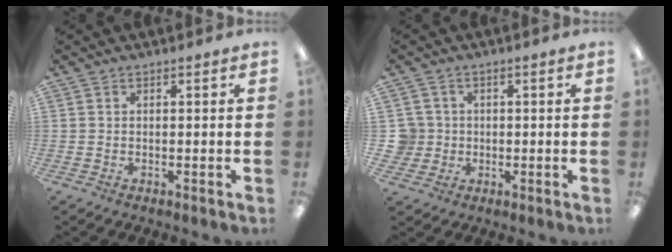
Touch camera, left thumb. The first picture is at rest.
{"total": 4.8, "force": [0.3, 4.7, 0.8], "torque": [-0.032, 0.011, 0.007]}